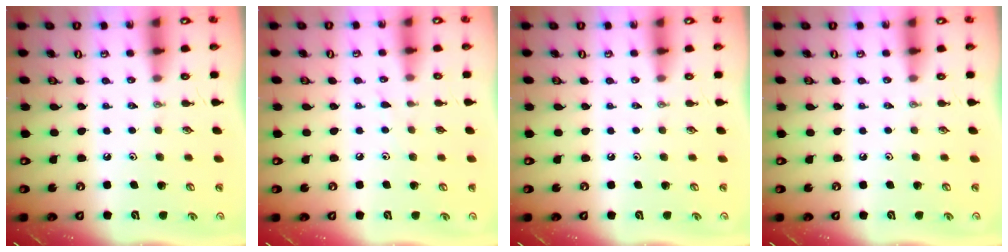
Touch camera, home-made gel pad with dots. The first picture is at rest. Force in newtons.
{"total": 4.5, "press": 4.5, "slide": 0.5}
{"total": 0.0}
{"total": 0.0}